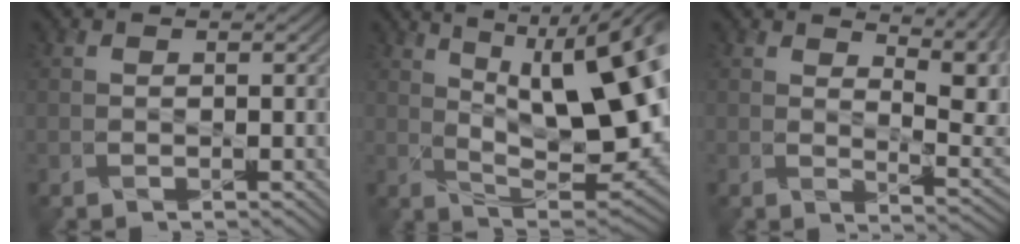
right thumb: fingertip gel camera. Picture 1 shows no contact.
{"total": 16.4, "force": [4.9, 5.9, 14.5], "torque": [-0.227, 0.021, 0.073]}
{"total": 10.4, "force": [6.0, 3.1, 7.9], "torque": [-0.117, 0.005, 0.081]}